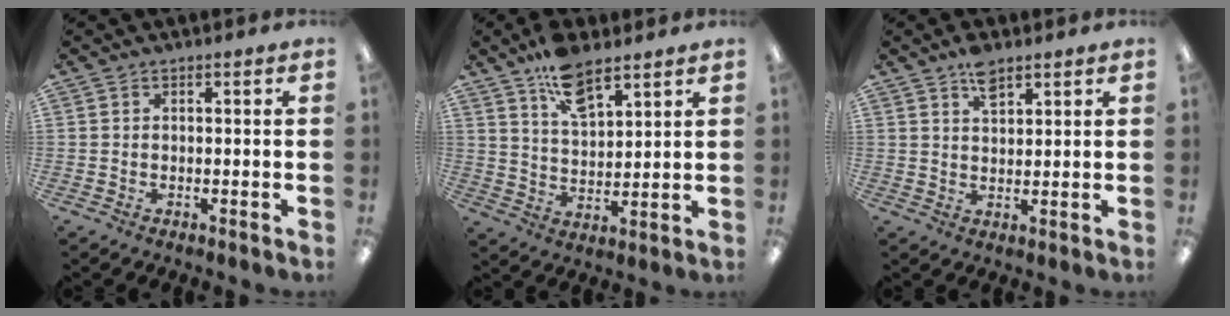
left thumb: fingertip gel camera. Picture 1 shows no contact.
{"total": 10.8, "force": [7.6, 4.7, 6.1], "torque": [-0.097, -0.038, 0.135]}
{"total": 5.1, "force": [3.5, 2.4, 2.9], "torque": [-0.041, -0.013, 0.059]}